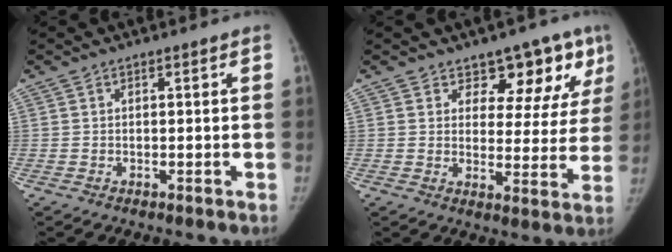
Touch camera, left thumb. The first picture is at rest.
{"total": 11.1, "force": [7.6, 6.5, 4.8], "torque": [-0.004, -0.040, 0.086]}